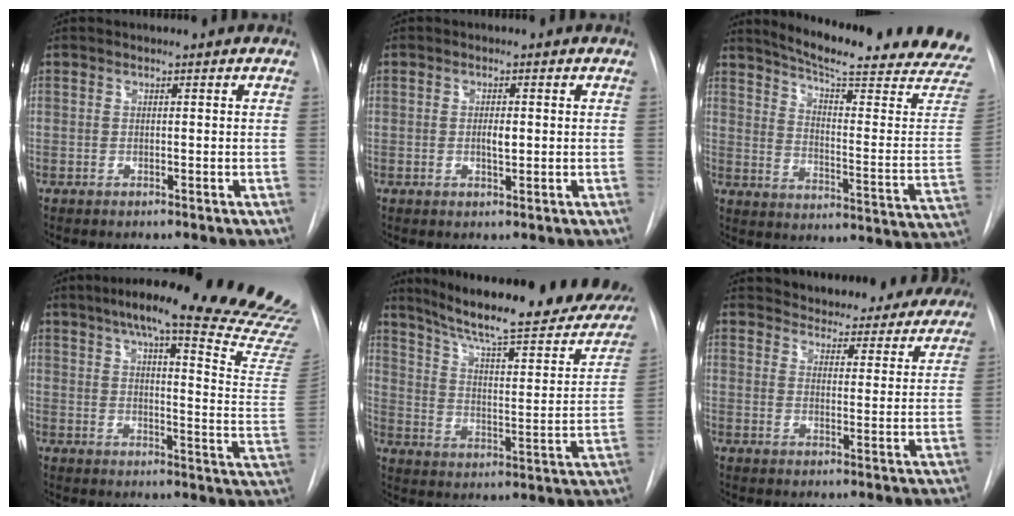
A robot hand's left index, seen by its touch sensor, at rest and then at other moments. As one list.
[{"total": 1.7, "force": [-0.3, 0.5, 1.6], "torque": [-0.028, -0.005, -0.004]}, {"total": 24.7, "force": [21.9, 1.7, 11.2], "torque": [-0.163, -0.095, 0.267]}, {"total": 29.2, "force": [25.3, 1.1, 14.5], "torque": [-0.169, -0.100, 0.299]}, {"total": 29.2, "force": [23.8, 5.0, 16.2], "torque": [-0.236, -0.050, 0.308]}, {"total": 22.0, "force": [20.5, 6.5, 4.7], "torque": [-0.067, -0.032, 0.245]}]